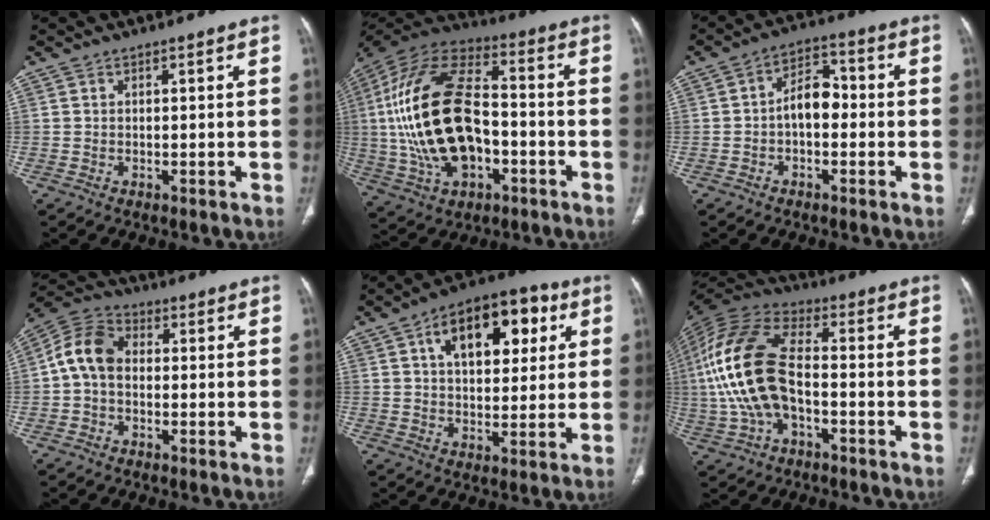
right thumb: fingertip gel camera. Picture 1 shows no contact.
{"total": 25.6, "force": [-2.6, 14.6, 20.8], "torque": [-0.416, 0.023, -0.040]}
{"total": 7.0, "force": [-0.9, 4.4, 5.4], "torque": [-0.069, 0.029, -0.026]}
{"total": 8.8, "force": [-0.2, 6.4, 6.0], "torque": [-0.101, 0.028, -0.017]}
{"total": 16.4, "force": [5.8, 9.1, 12.3], "torque": [-0.134, 0.010, 0.083]}
{"total": 18.3, "force": [-2.2, 9.9, 15.2], "torque": [-0.323, 0.033, -0.044]}